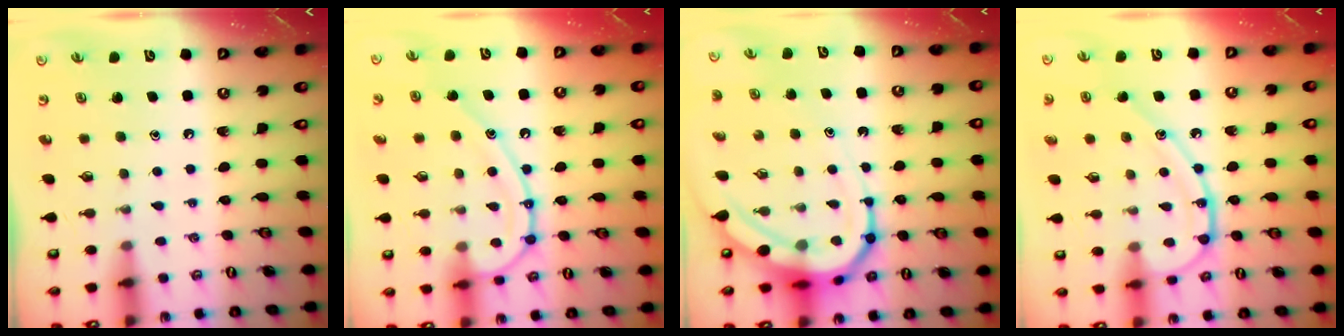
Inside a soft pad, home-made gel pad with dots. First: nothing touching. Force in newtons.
{"total": 14.1, "press": 14.0, "slide": 1.6}
{"total": 13.6, "press": 13.5, "slide": 1.5}
{"total": 12.6, "press": 12.6, "slide": 0.5}